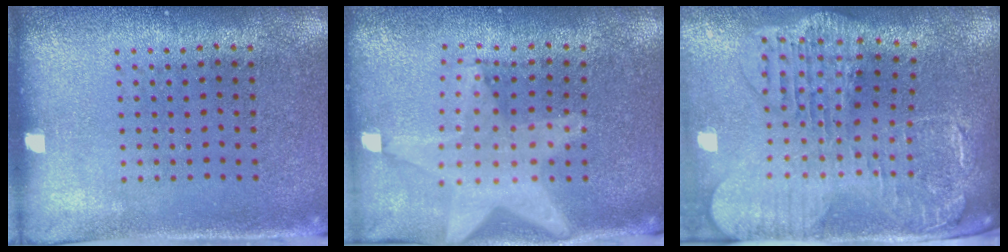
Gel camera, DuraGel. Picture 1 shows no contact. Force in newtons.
{"total": 1.9, "press": 1.6, "slide": 1.0}
{"total": 2.9, "press": 2.5, "slide": 1.5}